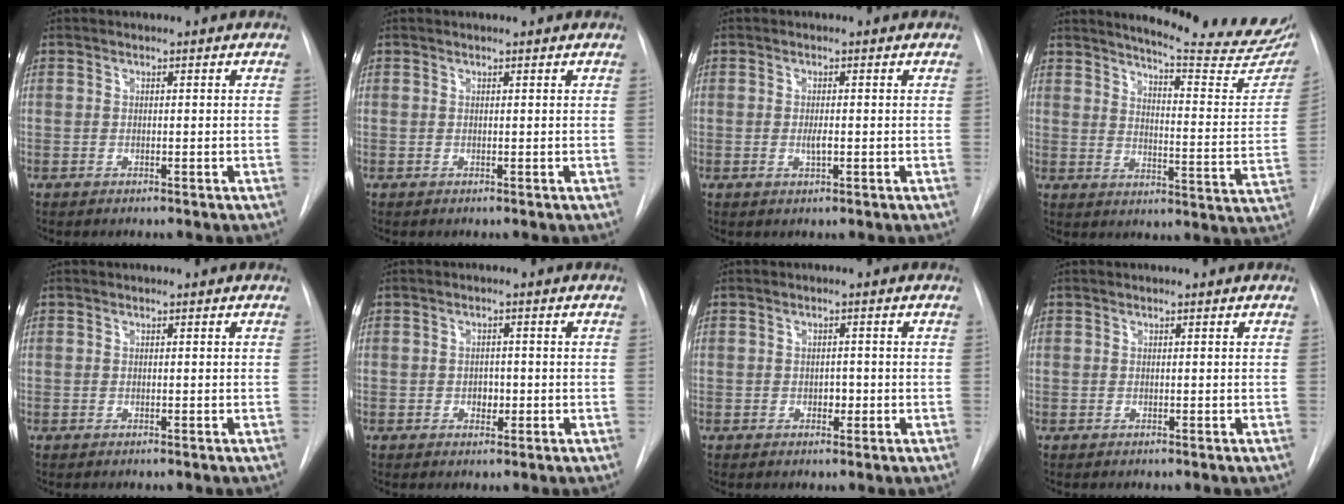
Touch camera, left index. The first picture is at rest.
{"total": 0.5, "force": [0.5, -0.1, 0.1], "torque": [-0.004, 0.001, 0.006]}
{"total": 1.5, "force": [-0.5, 0.3, 1.4], "torque": [-0.027, -0.006, -0.007]}
{"total": 24.3, "force": [21.0, 1.5, 12.1], "torque": [-0.172, -0.088, 0.256]}
{"total": 0.0}
{"total": 1.9, "force": [-0.7, 1.4, 1.2], "torque": [-0.015, -0.001, -0.008]}
{"total": 1.5, "force": [-0.7, 1.0, 0.9], "torque": [-0.011, -0.001, -0.009]}
{"total": 0.0}